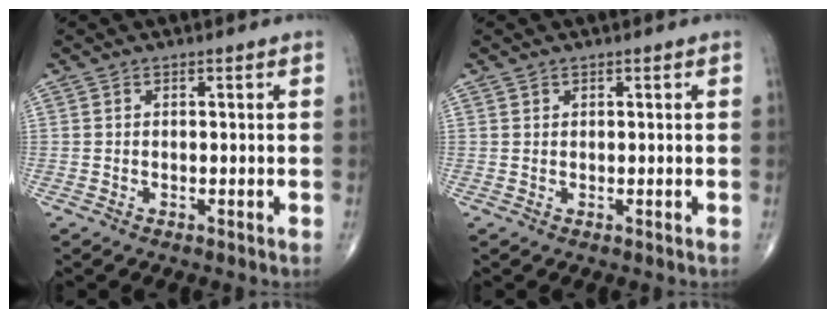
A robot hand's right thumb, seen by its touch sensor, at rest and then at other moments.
{"total": 0.5, "force": [0.4, 0.3, 0.0], "torque": [0.002, -0.002, 0.005]}